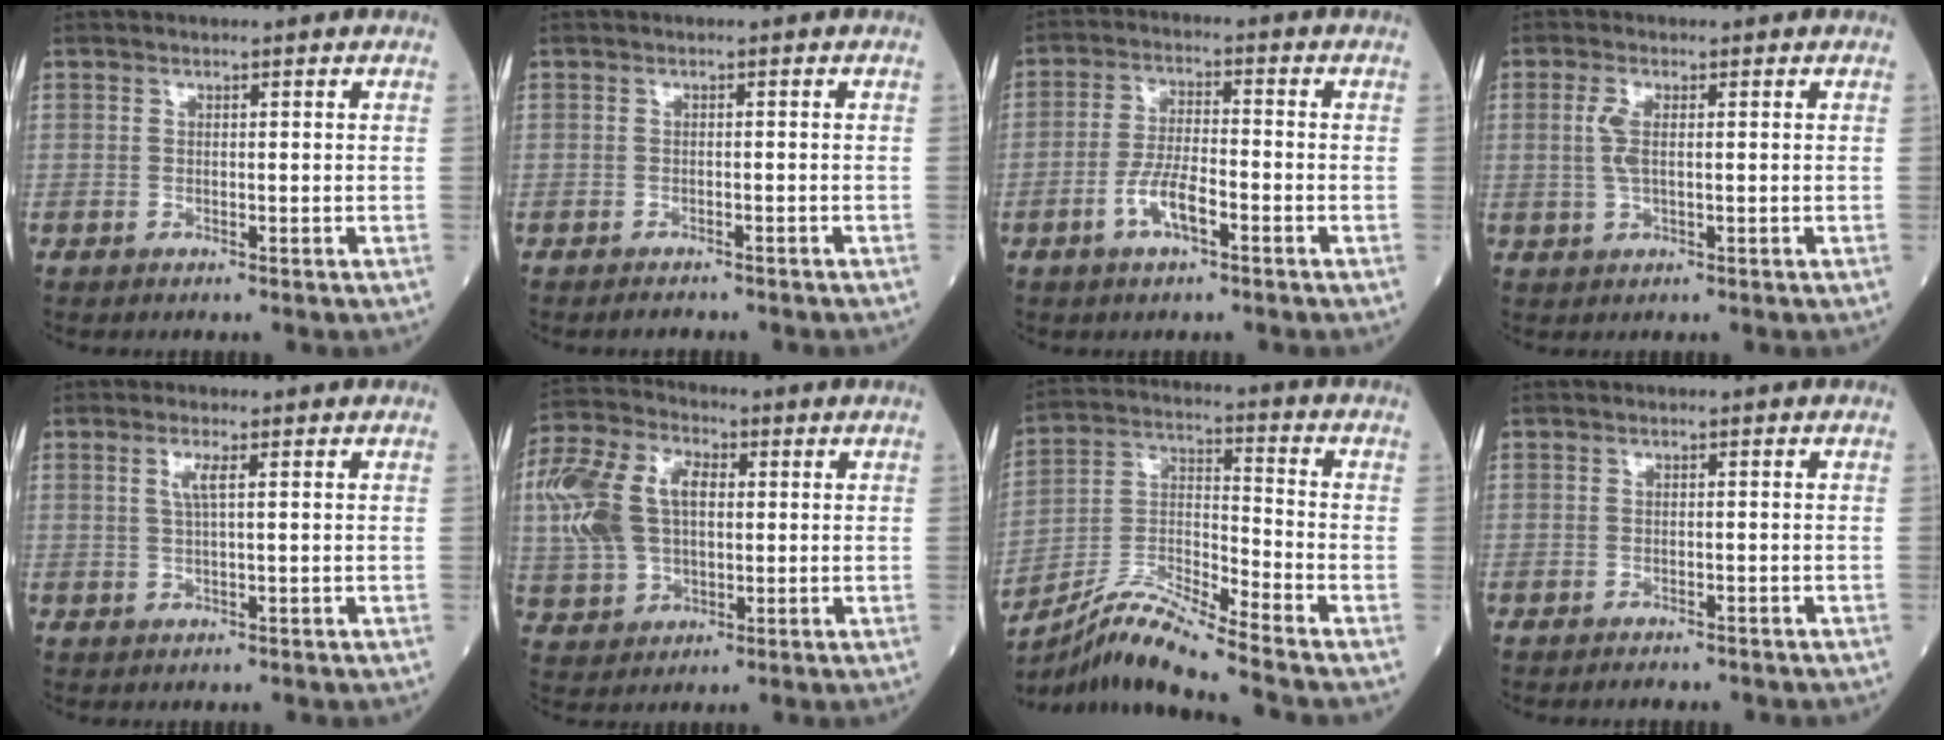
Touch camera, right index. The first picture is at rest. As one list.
[{"total": 2.2, "force": [-2.0, 0.7, 0.7], "torque": [-0.013, -0.003, -0.022]}, {"total": 5.9, "force": [-2.8, 1.5, 4.9], "torque": [-0.094, 0.003, -0.054]}, {"total": 3.1, "force": [0.5, 1.1, 2.8], "torque": [-0.069, 0.002, 0.012]}, {"total": 2.2, "force": [0.7, -0.1, 2.0], "torque": [-0.047, 0.002, 0.013]}, {"total": 13.9, "force": [1.9, 9.0, 10.4], "torque": [-0.243, 0.035, 0.039]}, {"total": 11.3, "force": [-10.1, -1.5, 5.0], "torque": [-0.108, -0.002, -0.188]}, {"total": 2.3, "force": [-2.1, 0.7, 0.8], "torque": [-0.013, -0.004, -0.022]}]